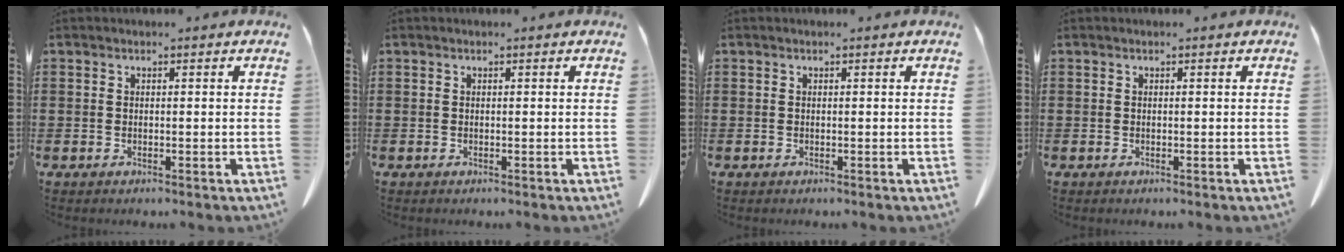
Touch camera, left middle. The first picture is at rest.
{"total": 0.0}
{"total": 0.0}
{"total": 0.0}